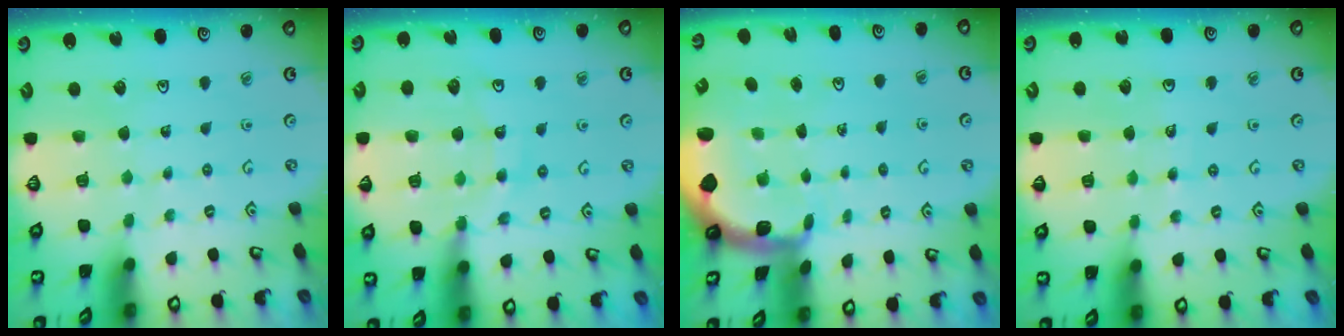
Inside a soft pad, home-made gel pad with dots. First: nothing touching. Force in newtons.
{"total": 12.8, "press": 12.8, "slide": 1.5}
{"total": 1.7, "press": 1.7, "slide": 0.3}
{"total": 5.0, "press": 4.8, "slide": 1.5}